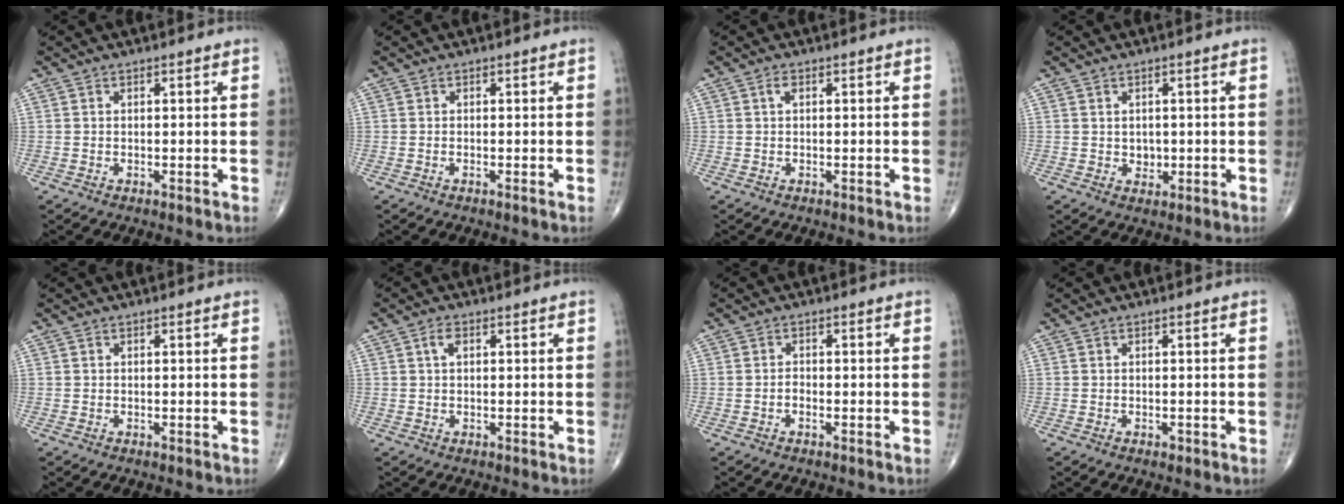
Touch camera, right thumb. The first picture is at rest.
{"total": 0.0}
{"total": 1.1, "force": [0.3, 0.7, 0.8], "torque": [-0.010, 0.002, 0.003]}
{"total": 1.9, "force": [0.2, 1.6, 1.0], "torque": [-0.003, 0.000, 0.007]}
{"total": 0.0}
{"total": 1.9, "force": [0.6, 1.2, 1.4], "torque": [-0.023, 0.005, 0.009]}
{"total": 1.2, "force": [-0.6, 0.6, 0.8], "torque": [-0.014, 0.006, -0.012]}
{"total": 0.6, "force": [-0.3, 0.3, 0.4], "torque": [-0.001, 0.000, -0.006]}